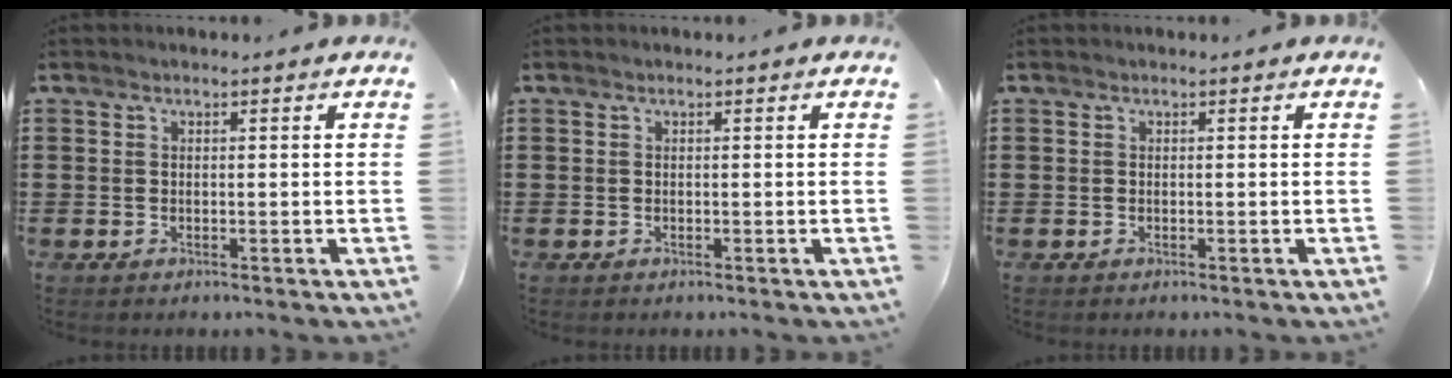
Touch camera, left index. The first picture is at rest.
{"total": 0.0}
{"total": 0.0}